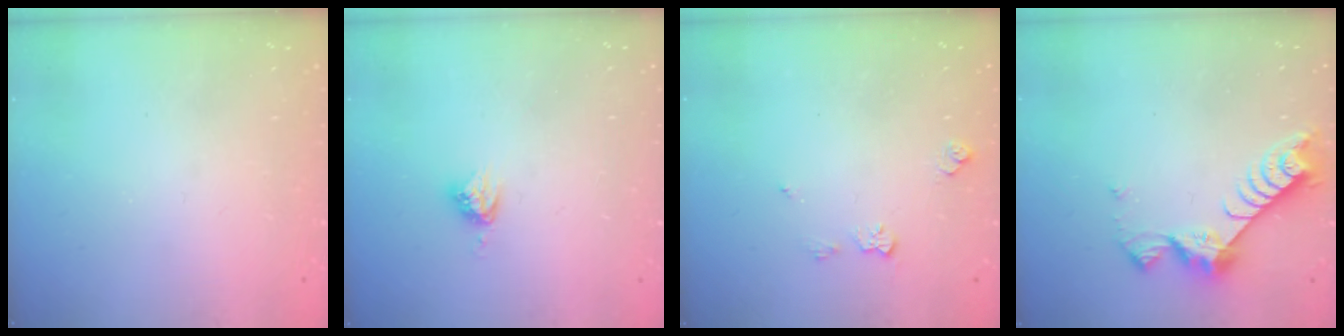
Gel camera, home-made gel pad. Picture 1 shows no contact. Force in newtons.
{"total": 4.9, "press": 4.8, "slide": 0.4}
{"total": 5.9, "press": 5.9, "slide": 0.8}
{"total": 9.4, "press": 9.4, "slide": 0.7}